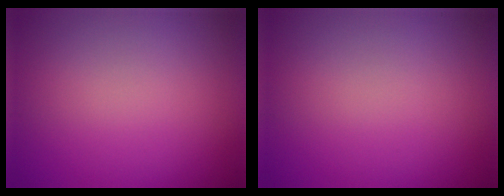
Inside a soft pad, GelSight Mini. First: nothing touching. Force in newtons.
{"total": 0.0}